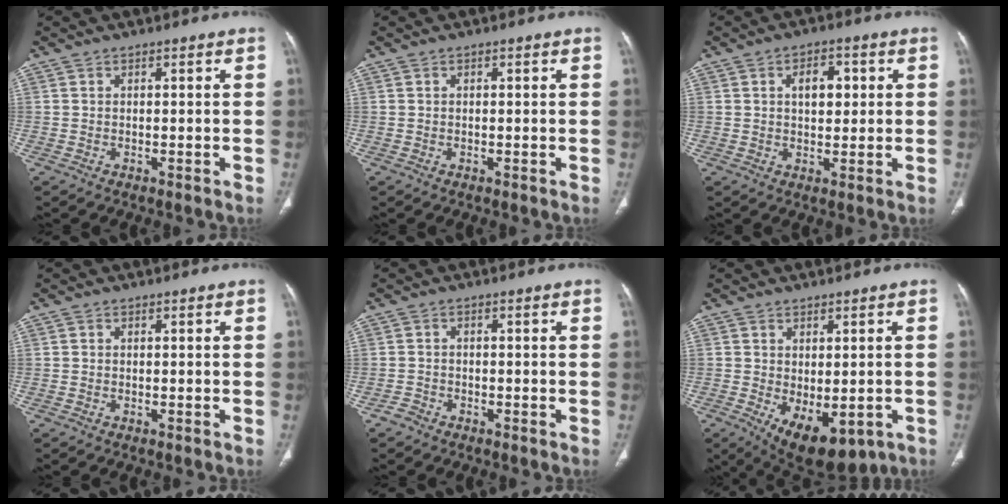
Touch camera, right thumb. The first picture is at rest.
{"total": 0.0}
{"total": 5.5, "force": [1.3, 3.3, 4.1], "torque": [-0.043, 0.001, 0.019]}
{"total": 0.0}
{"total": 1.6, "force": [-1.3, 1.0, 0.2], "torque": [-0.007, 0.004, -0.028]}
{"total": 11.5, "force": [-4.2, 6.1, 8.8], "torque": [-0.114, -0.003, -0.040]}